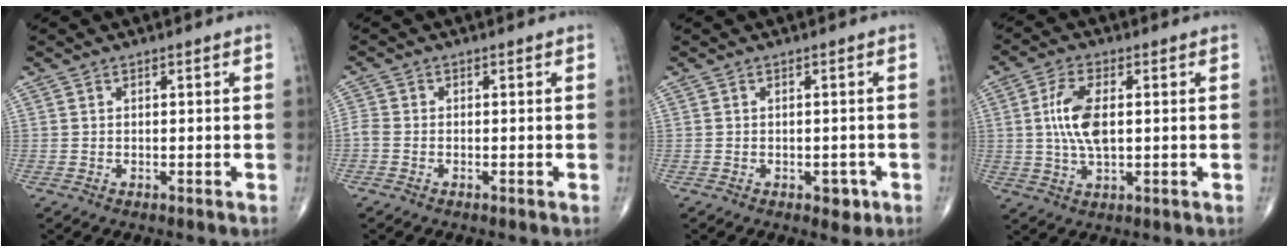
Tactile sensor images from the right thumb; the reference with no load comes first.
{"total": 1.8, "force": [-0.8, 1.3, 1.0], "torque": [-0.024, 0.000, -0.023]}
{"total": 2.5, "force": [-1.2, 1.4, 1.6], "torque": [-0.007, 0.002, -0.012]}
{"total": 8.6, "force": [0.9, 3.9, 7.6], "torque": [-0.160, -0.001, 0.018]}